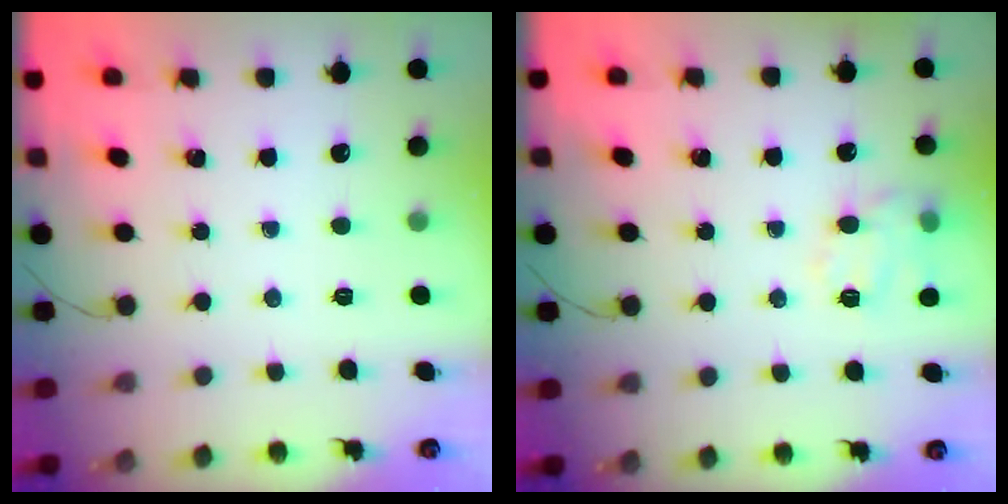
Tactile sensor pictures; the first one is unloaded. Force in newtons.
{"total": 12.3, "press": 12.2, "slide": 1.5}